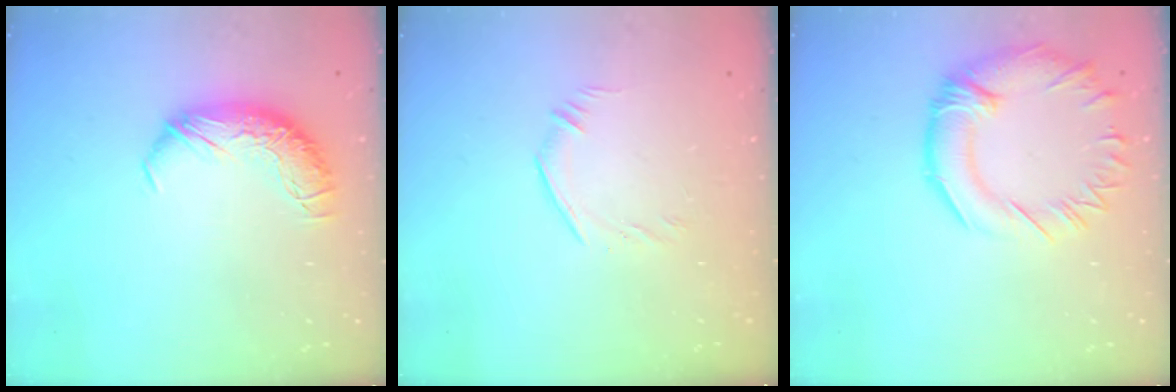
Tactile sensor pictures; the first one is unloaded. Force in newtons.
{"total": 6.0, "press": 5.9, "slide": 1.1}
{"total": 3.3, "press": 3.0, "slide": 1.5}